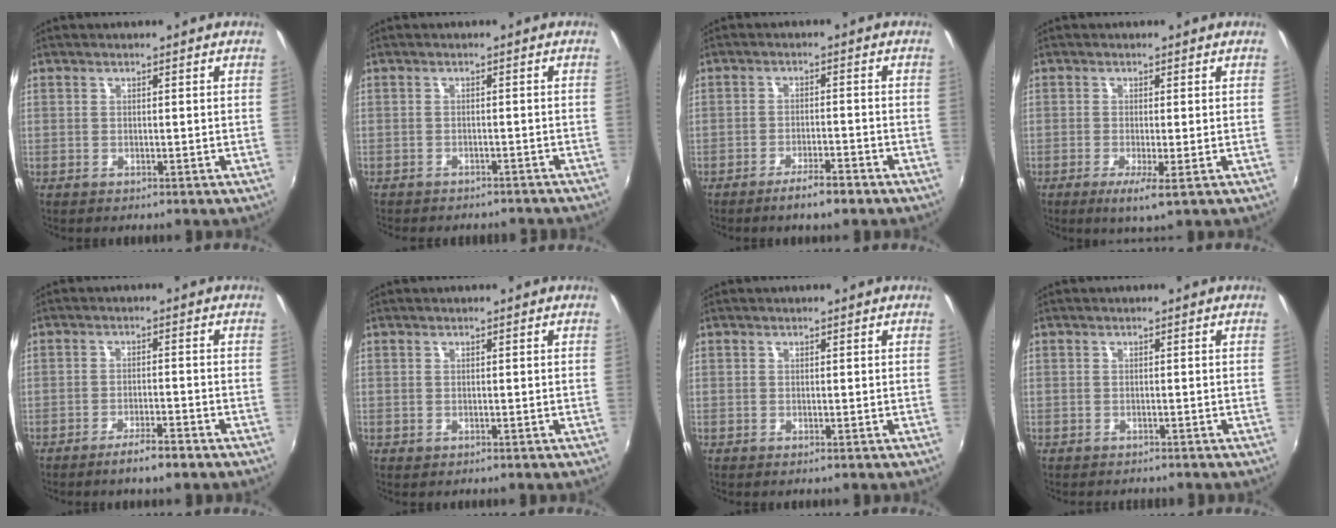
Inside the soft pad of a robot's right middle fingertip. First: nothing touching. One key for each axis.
{"total": 6.7, "fx": -6.0, "fy": 1.9, "fz": 2.2, "tx": -0.052, "ty": -0.011, "tz": -0.077}
{"total": 4.6, "fx": -3.5, "fy": 0.5, "fz": 2.9, "tx": -0.066, "ty": -0.001, "tz": -0.056}
{"total": 3.5, "fx": -1.4, "fy": -0.2, "fz": 3.2, "tx": -0.069, "ty": -0.012, "tz": -0.026}
{"total": 4.3, "fx": -3.3, "fy": 0.4, "fz": 2.8, "tx": -0.064, "ty": -0.001, "tz": -0.054}
{"total": 0.0}
{"total": 0.0}
{"total": 1.0, "fx": -0.9, "fy": 0.4, "fz": 0.0, "tx": -0.006, "ty": 0.001, "tz": -0.014}